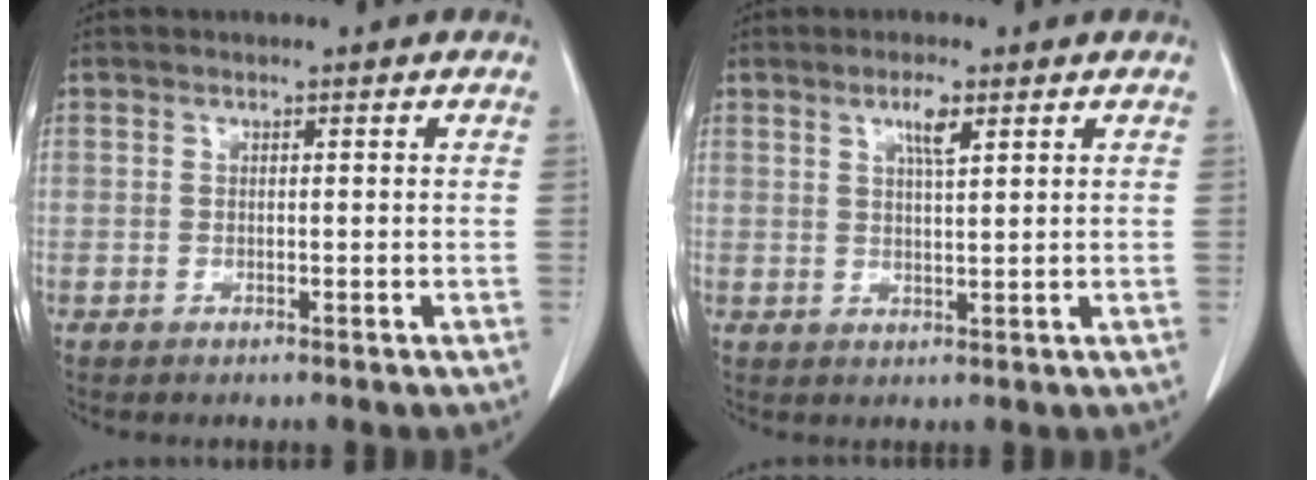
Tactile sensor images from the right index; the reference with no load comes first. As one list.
[{"total": 3.2, "force": [1.8, 0.3, 2.7], "torque": [-0.049, -0.001, 0.031]}]